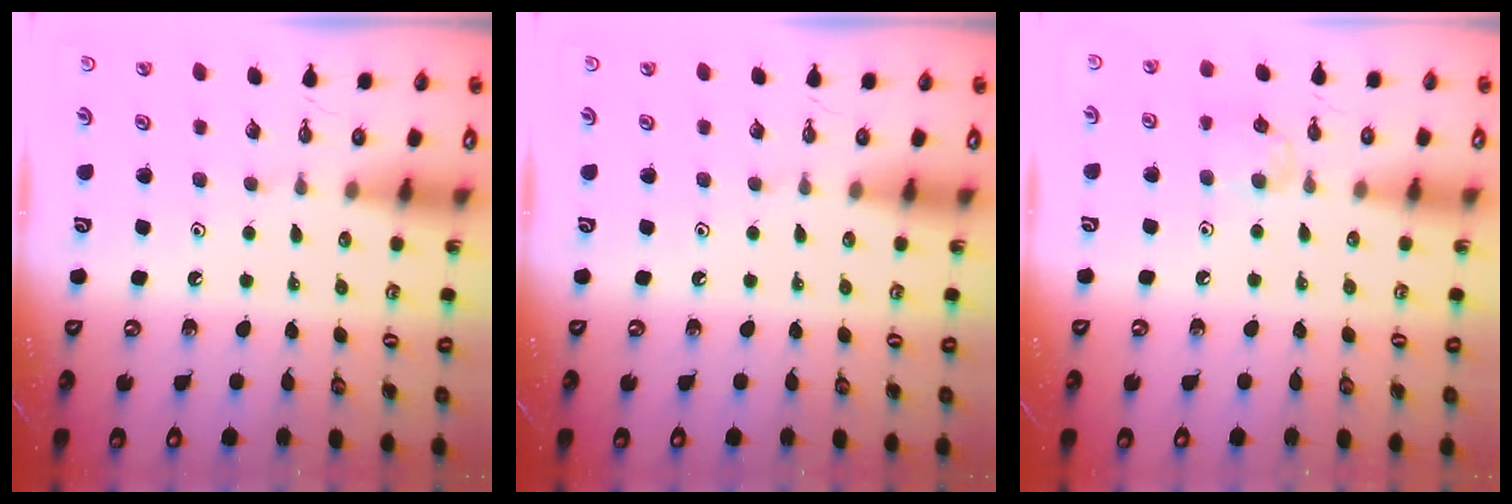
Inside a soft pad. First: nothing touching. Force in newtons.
{"total": 0.0}
{"total": 6.2, "press": 6.1, "slide": 0.8}